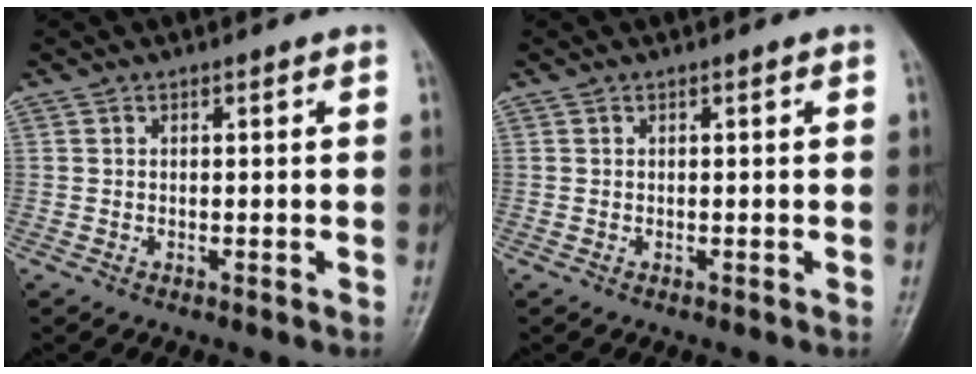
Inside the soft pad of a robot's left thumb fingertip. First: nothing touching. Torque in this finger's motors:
{"motor_torque": [0.00, 0.00, -0.05, 0.00, 0.00]}